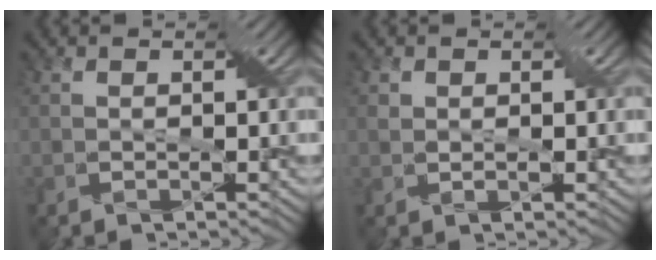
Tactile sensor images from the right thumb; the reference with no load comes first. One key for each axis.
{"total": 1.2, "fx": 0.5, "fy": 0.9, "fz": 0.5, "tx": -0.008, "ty": 0.005, "tz": 0.006}